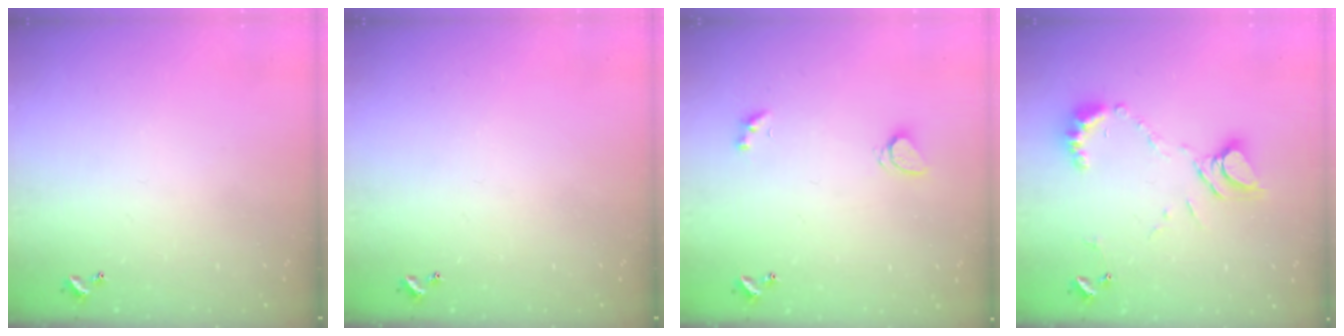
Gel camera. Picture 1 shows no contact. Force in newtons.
{"total": 0.0}
{"total": 1.6, "press": 1.6, "slide": 0.3}
{"total": 9.0, "press": 8.9, "slide": 1.4}